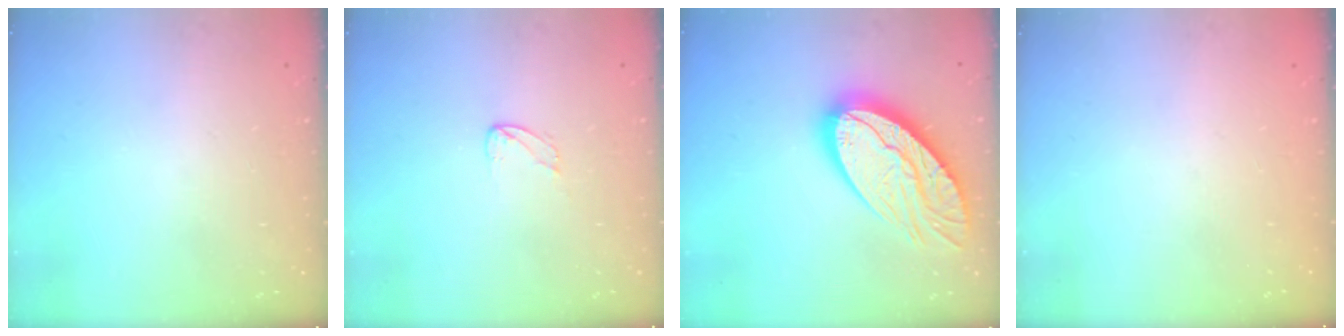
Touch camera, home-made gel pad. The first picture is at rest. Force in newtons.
{"total": 2.4, "press": 2.4, "slide": 0.1}
{"total": 22.5, "press": 22.4, "slide": 1.7}
{"total": 0.0}